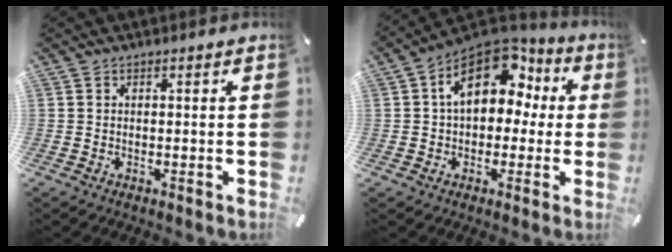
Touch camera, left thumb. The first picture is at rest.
{"total": 15.3, "force": [4.3, 10.4, 10.3], "torque": [-0.159, -0.012, 0.077]}